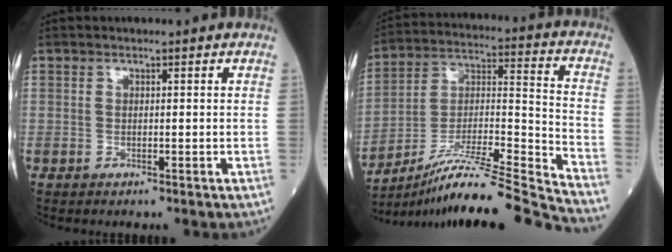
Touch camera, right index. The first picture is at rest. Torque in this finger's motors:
{"motor_torque": [-0.54, -0.64, 0.39, 0.11]}